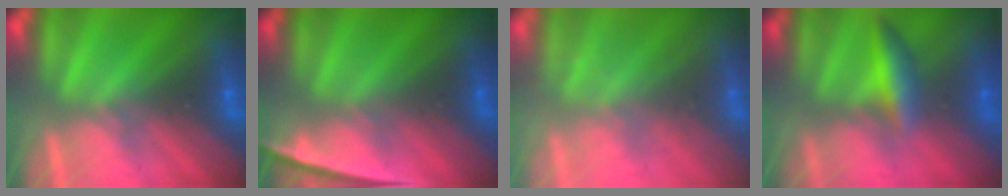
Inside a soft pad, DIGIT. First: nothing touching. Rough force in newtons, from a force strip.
{"total": 2.4}
{"total": 2.1}
{"total": 2.4}